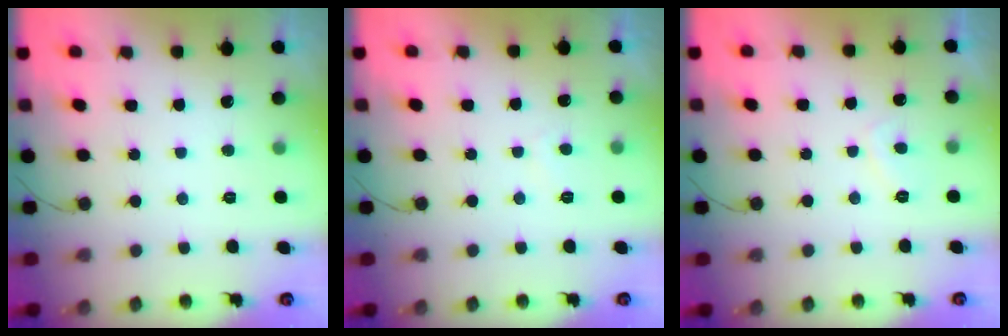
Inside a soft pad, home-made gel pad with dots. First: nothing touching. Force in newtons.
{"total": 1.7, "press": 1.6, "slide": 0.5}
{"total": 2.7, "press": 2.5, "slide": 0.9}